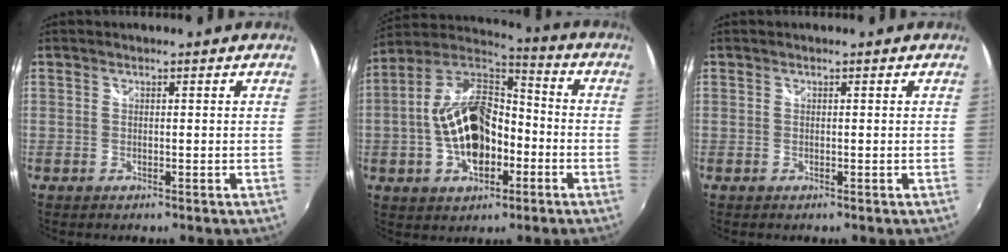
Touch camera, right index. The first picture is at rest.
{"total": 16.4, "force": [-4.3, 9.4, 12.8], "torque": [-0.256, 0.013, -0.074]}
{"total": 0.0}